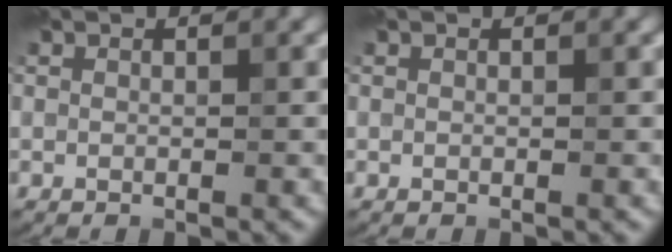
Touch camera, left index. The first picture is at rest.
{"total": 0.0}